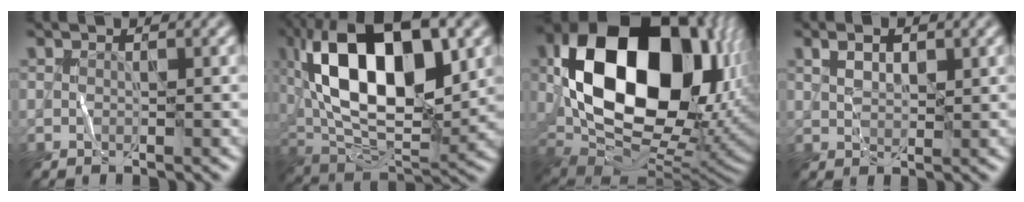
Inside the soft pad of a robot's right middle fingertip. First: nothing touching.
{"total": 15.7, "force": [4.2, 7.4, 13.3], "torque": [-0.231, 0.026, 0.060]}
{"total": 18.4, "force": [3.6, 12.3, 13.2], "torque": [-0.252, -0.002, 0.078]}
{"total": 2.0, "force": [1.1, 1.1, 1.3], "torque": [-0.025, 0.003, 0.021]}